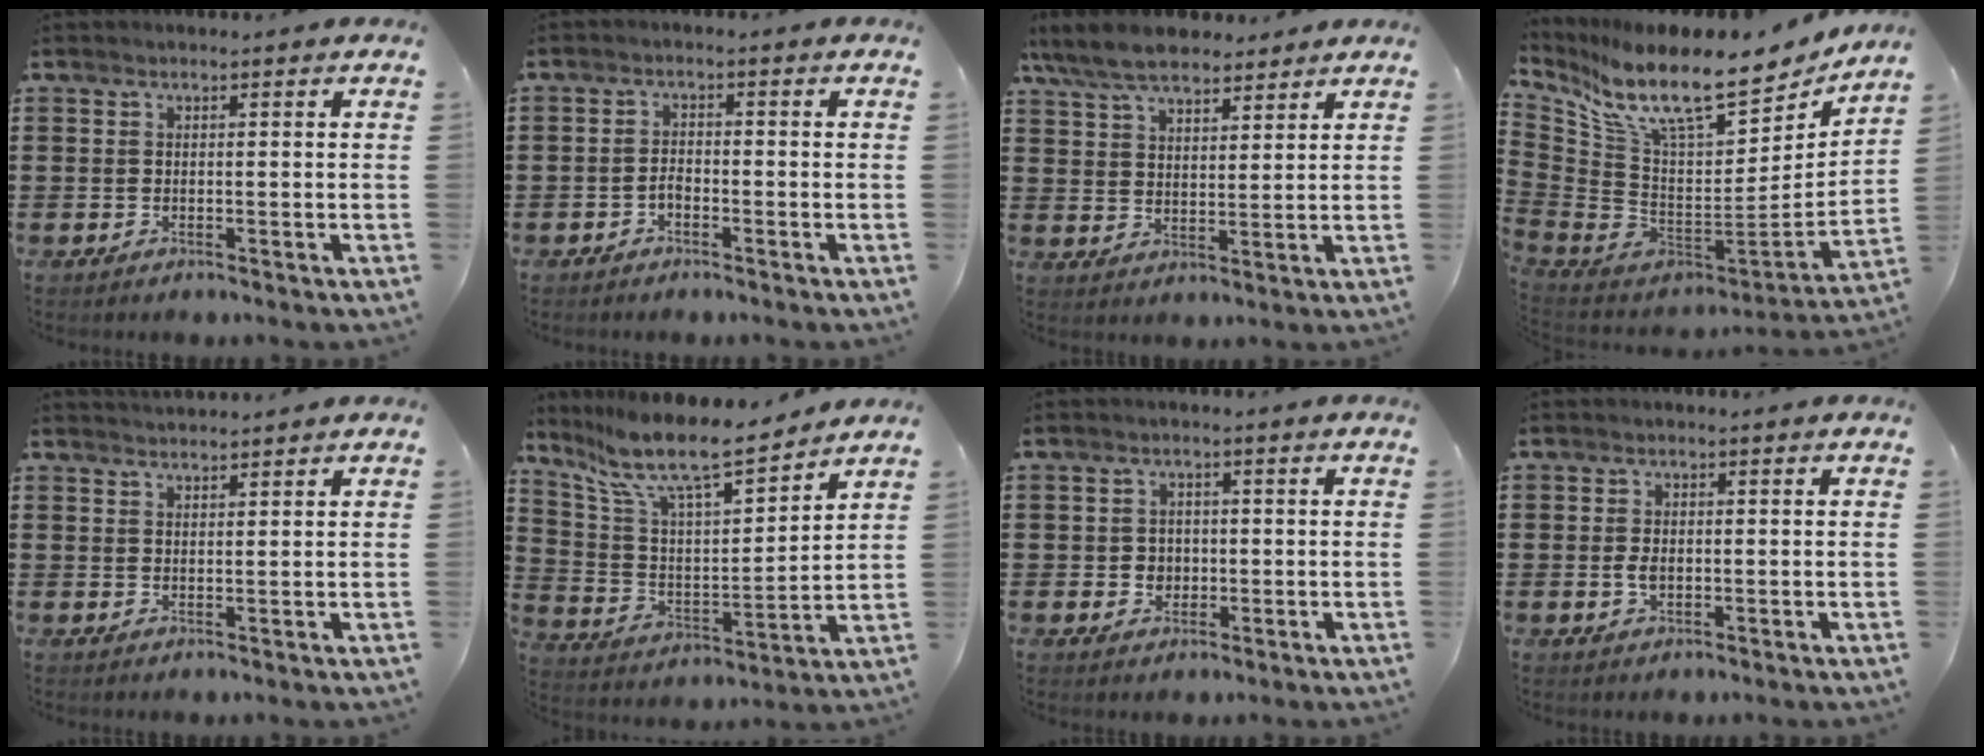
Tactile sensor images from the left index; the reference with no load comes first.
{"total": 1.7, "force": [-1.1, 0.8, 1.0], "torque": [-0.023, 0.004, -0.023]}
{"total": 8.3, "force": [7.1, 2.7, 3.3], "torque": [-0.089, -0.009, 0.133]}
{"total": 14.2, "force": [9.9, 3.2, 9.6], "torque": [-0.205, -0.077, 0.168]}
{"total": 1.7, "force": [1.7, 0.0, 0.1], "torque": [-0.004, 0.001, 0.033]}
{"total": 10.3, "force": [8.7, 1.5, 5.4], "torque": [-0.143, -0.056, 0.145]}
{"total": 2.5, "force": [-0.3, 2.4, 0.8], "torque": [-0.025, 0.006, -0.010]}
{"total": 2.3, "force": [-0.2, 1.4, 1.9], "torque": [-0.045, 0.001, -0.006]}